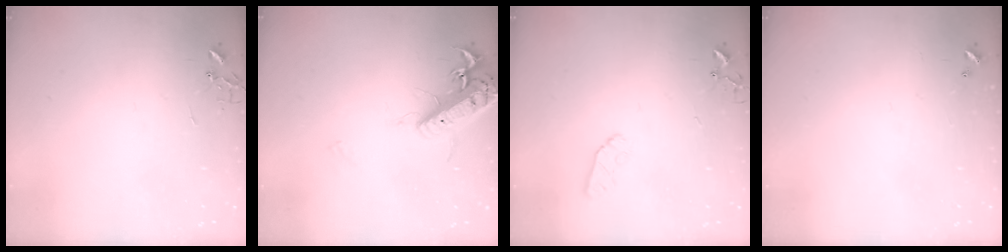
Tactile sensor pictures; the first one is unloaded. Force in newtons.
{"total": 17.1, "press": 16.8, "slide": 3.3}
{"total": 7.2, "press": 7.1, "slide": 0.8}
{"total": 0.0}